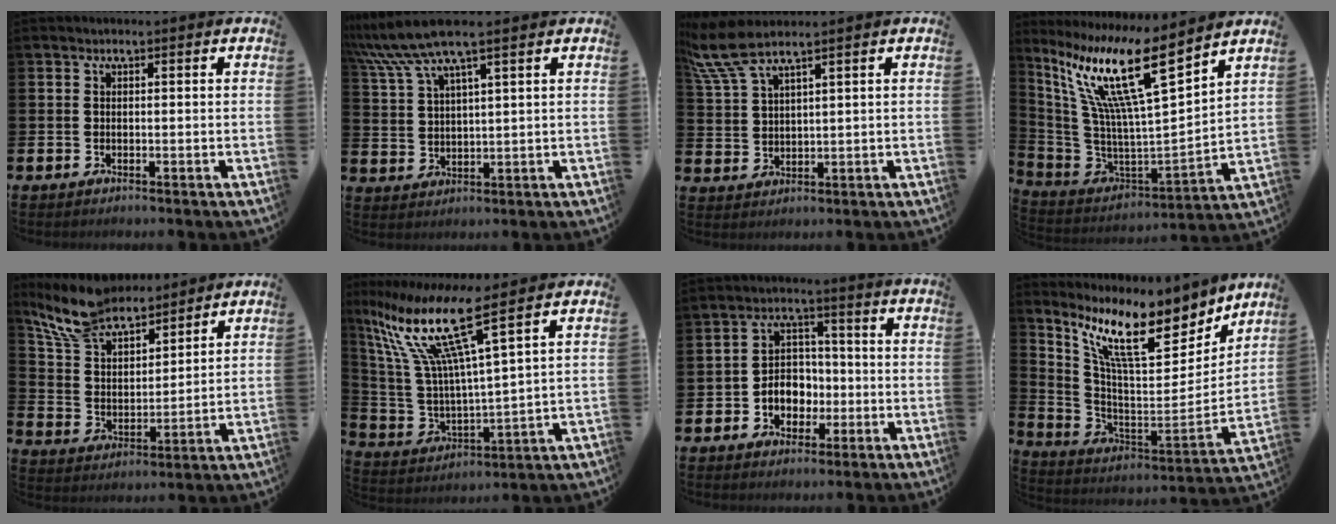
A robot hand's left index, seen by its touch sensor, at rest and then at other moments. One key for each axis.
{"total": 7.9, "fx": 6.4, "fy": 0.8, "fz": 4.5, "tx": -0.108, "ty": -0.013, "tz": 0.115}
{"total": 7.1, "fx": 5.8, "fy": 1.1, "fz": 3.9, "tx": -0.096, "ty": -0.012, "tz": 0.107}
{"total": 14.9, "fx": 9.4, "fy": 2.4, "fz": 11.4, "tx": -0.259, "ty": -0.064, "tz": 0.151}
{"total": 9.1, "fx": 8.3, "fy": 2.8, "fz": 2.5, "tx": -0.091, "ty": -0.035, "tz": 0.155}
{"total": 12.9, "fx": 8.6, "fy": 1.8, "fz": 9.5, "tx": -0.226, "ty": -0.054, "tz": 0.135}
{"total": 4.9, "fx": -1.5, "fy": 4.2, "fz": 1.9, "tx": -0.034, "ty": 0.009, "tz": -0.035}
{"total": 12.4, "fx": 9.3, "fy": 3.3, "fz": 7.5, "tx": -0.168, "ty": -0.061, "tz": 0.156}